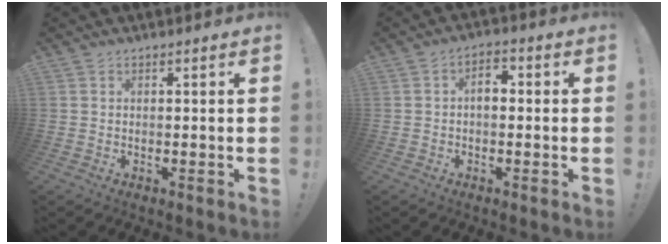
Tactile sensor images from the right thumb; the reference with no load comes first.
{"total": 4.3, "force": [-0.3, 2.7, 3.4], "torque": [-0.052, 0.009, -0.009]}